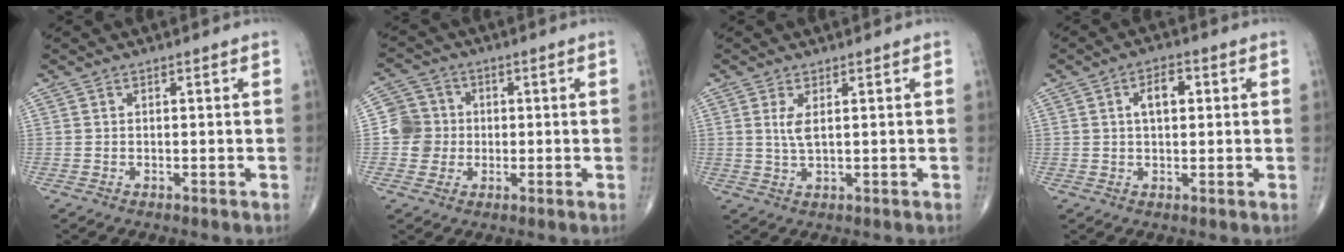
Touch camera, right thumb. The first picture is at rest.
{"total": 6.3, "force": [-0.3, 6.2, 1.2], "torque": [0.006, 0.011, -0.013]}
{"total": 3.0, "force": [0.9, 1.0, 2.7], "torque": [-0.060, -0.007, 0.025]}
{"total": 5.1, "force": [1.2, 2.8, 4.1], "torque": [-0.062, 0.007, 0.017]}